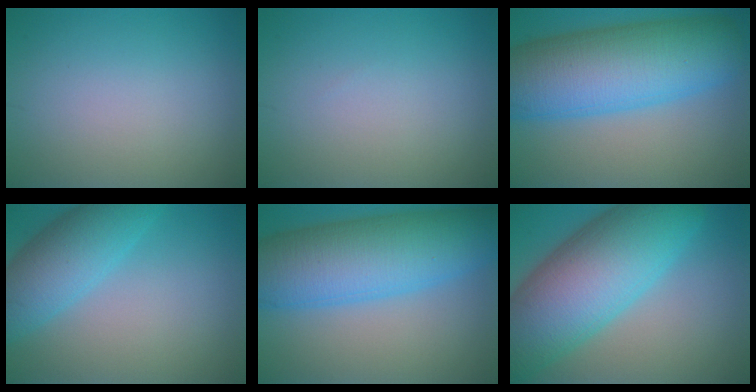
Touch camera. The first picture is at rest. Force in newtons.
{"total": 0.0}
{"total": 13.1, "press": 13.1, "slide": 0.1}
{"total": 6.0, "press": 6.0, "slide": 0.3}
{"total": 11.7, "press": 11.7, "slide": 0.2}
{"total": 13.9, "press": 13.9, "slide": 0.4}